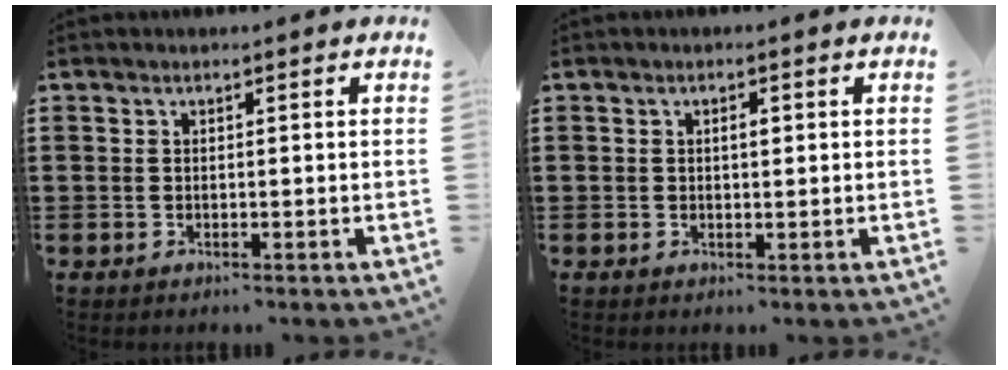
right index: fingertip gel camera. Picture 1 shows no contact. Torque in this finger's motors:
{"motor_torque": [0.29, -0.23, 0.03, 0.04]}